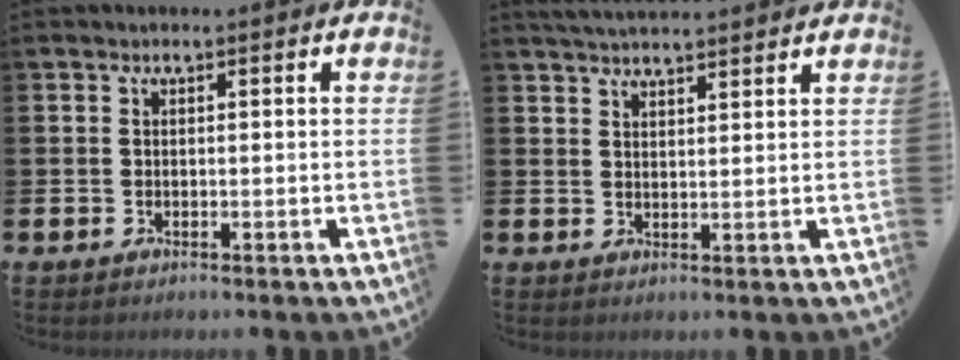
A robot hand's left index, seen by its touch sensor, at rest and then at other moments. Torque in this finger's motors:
{"motor_torque": [-0.01, -0.61, 0.56, 0.04]}